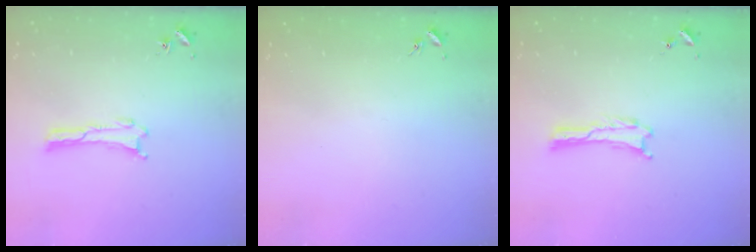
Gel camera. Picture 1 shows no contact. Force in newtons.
{"total": 0.0}
{"total": 0.0}